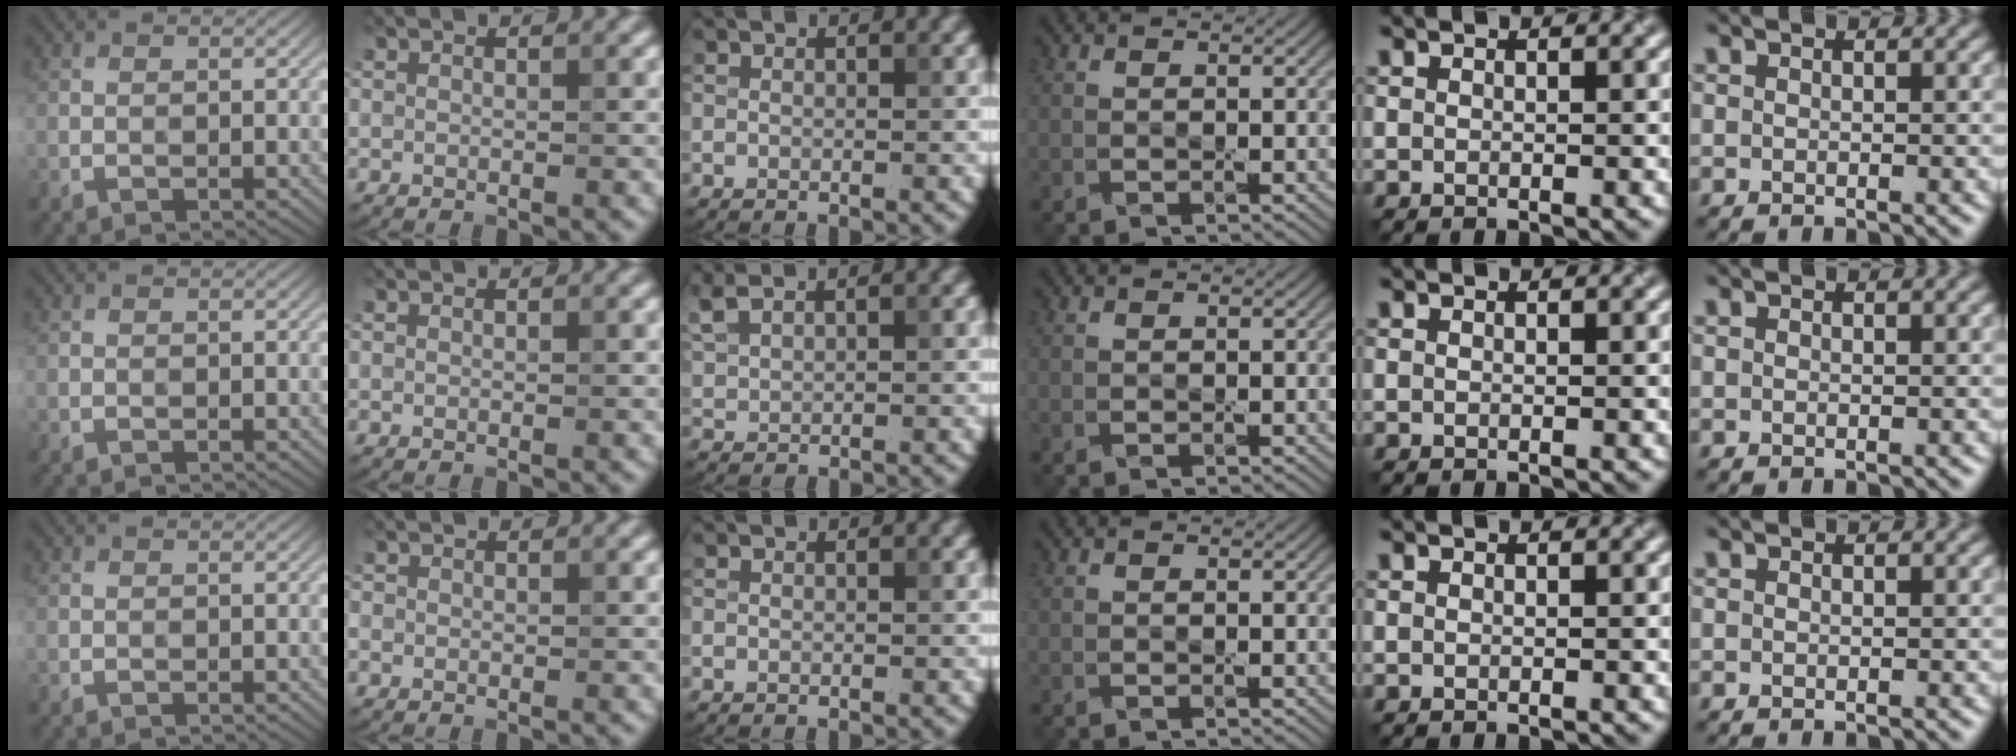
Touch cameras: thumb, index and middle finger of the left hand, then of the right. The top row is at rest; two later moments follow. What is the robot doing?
{"motion": "press", "object": "calculator"}